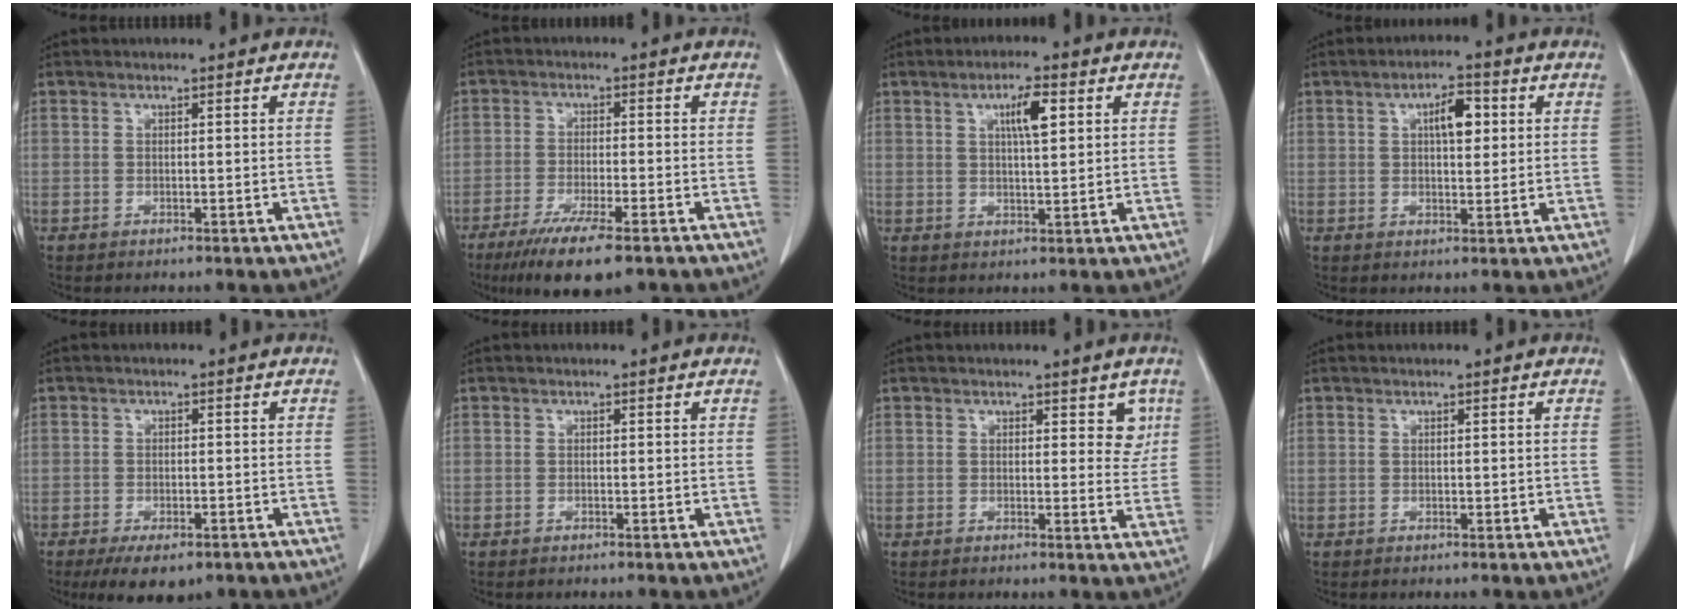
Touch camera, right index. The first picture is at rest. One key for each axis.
{"total": 10.7, "fx": -7.4, "fy": 1.6, "fz": 7.6, "tx": -0.122, "ty": -0.024, "tz": -0.113}
{"total": 5.0, "fx": 1.9, "fy": 0.8, "fz": 4.6, "tx": -0.080, "ty": 0.002, "tz": 0.034}
{"total": 5.1, "fx": 1.5, "fy": 1.9, "fz": 4.5, "tx": -0.073, "ty": 0.009, "tz": 0.023}
{"total": 6.2, "fx": -4.2, "fy": 2.7, "fz": 3.6, "tx": -0.053, "ty": -0.006, "tz": -0.062}
{"total": 0.0}
{"total": 3.5, "fx": 1.8, "fy": 2.0, "fz": 2.4, "tx": -0.011, "ty": -0.005, "tz": 0.016}
{"total": 0.0}